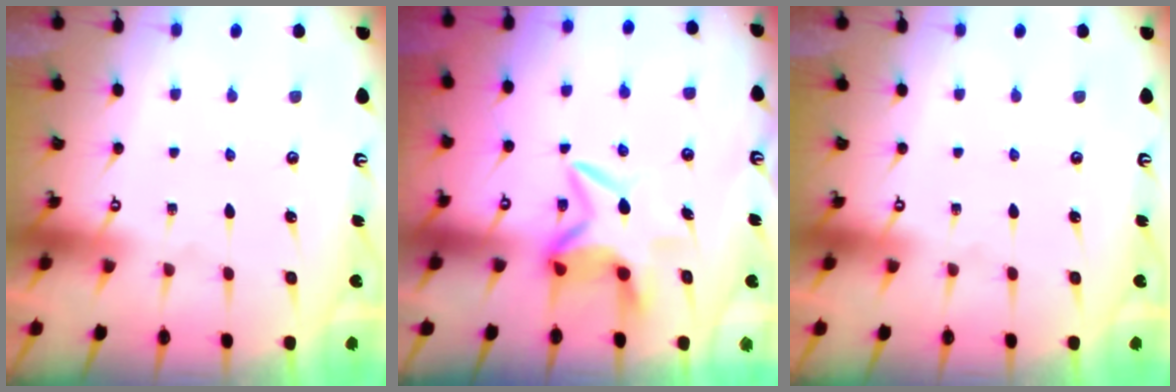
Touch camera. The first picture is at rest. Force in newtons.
{"total": 5.9, "press": 5.9, "slide": 0.7}
{"total": 0.0}